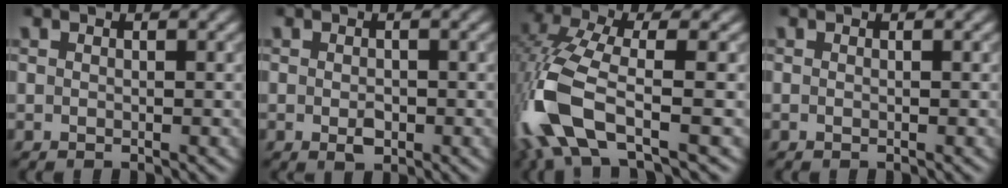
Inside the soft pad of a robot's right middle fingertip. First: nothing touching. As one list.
[{"total": 1.4, "force": [-0.3, 0.9, 1.0], "torque": [-0.015, -0.003, -0.005]}, {"total": 10.3, "force": [-3.8, 4.0, 8.6], "torque": [-0.193, 0.001, -0.087]}, {"total": 0.0}]